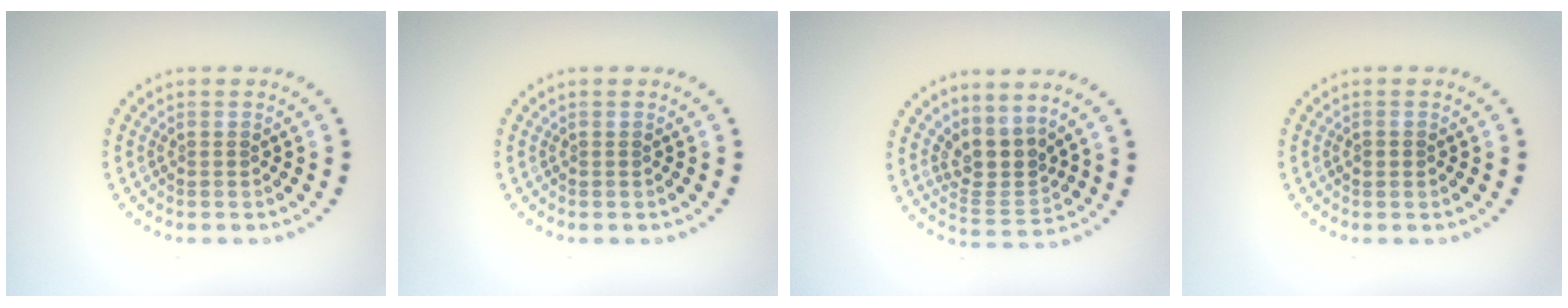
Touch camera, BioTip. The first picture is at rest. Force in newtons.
{"total": 0.0}
{"total": 3.3, "press": 2.5, "slide": 2.2}
{"total": 1.0, "press": 1.0, "slide": 0.0}